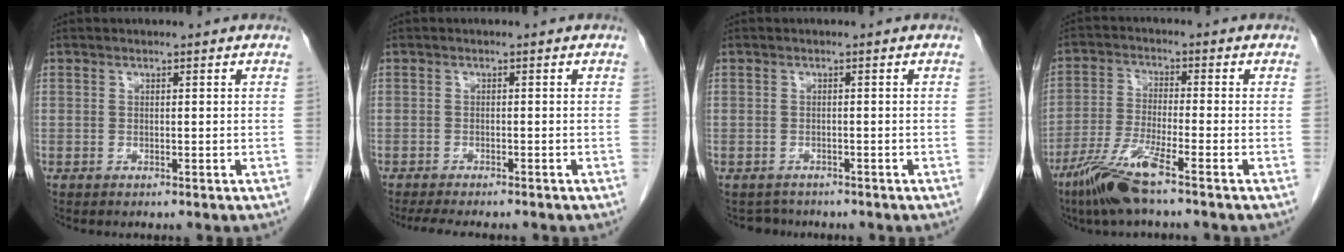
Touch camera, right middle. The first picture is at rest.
{"total": 7.2, "force": [-6.2, 1.5, 3.3], "torque": [-0.044, -0.009, -0.089]}
{"total": 2.1, "force": [-1.8, 0.9, -0.4], "torque": [0.003, -0.002, -0.028]}
{"total": 8.2, "force": [-5.5, -0.1, 6.2], "torque": [-0.130, -0.022, -0.112]}